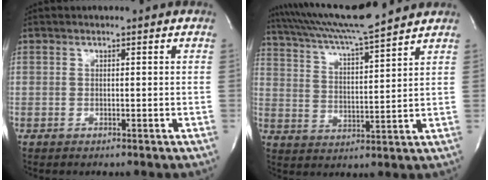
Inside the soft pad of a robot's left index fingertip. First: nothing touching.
{"total": 14.3, "force": [12.9, -0.4, 6.1], "torque": [-0.122, 0.018, 0.217]}